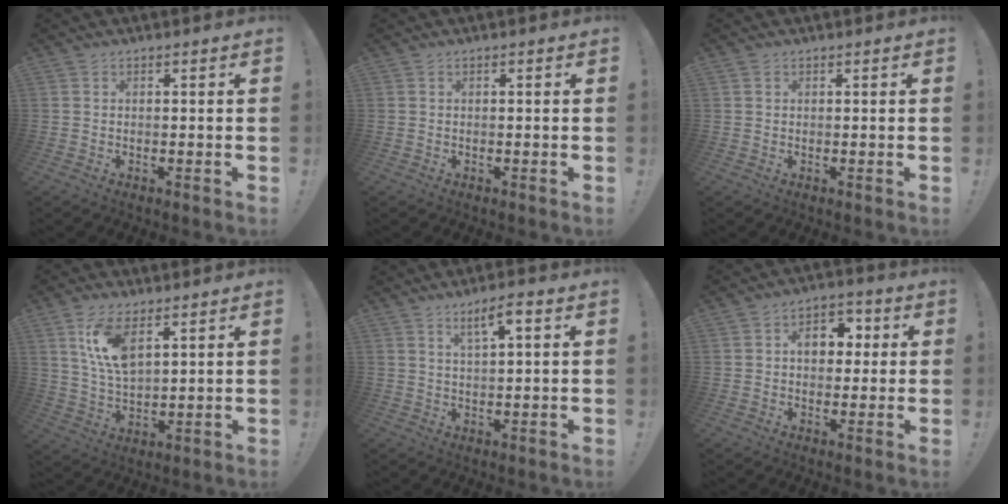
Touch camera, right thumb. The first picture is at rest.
{"total": 0.0}
{"total": 0.8, "force": [0.5, 0.6, 0.1], "torque": [-0.002, 0.003, 0.009]}
{"total": 10.8, "force": [5.8, 4.8, 7.8], "torque": [-0.159, -0.020, 0.103]}
{"total": 4.8, "force": [2.5, 0.6, 4.0], "torque": [-0.069, -0.006, 0.036]}
{"total": 8.5, "force": [1.4, 6.2, 5.7], "torque": [-0.072, 0.006, 0.022]}